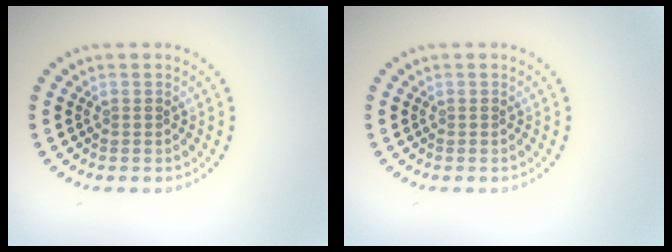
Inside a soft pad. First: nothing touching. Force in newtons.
{"total": 0.0}